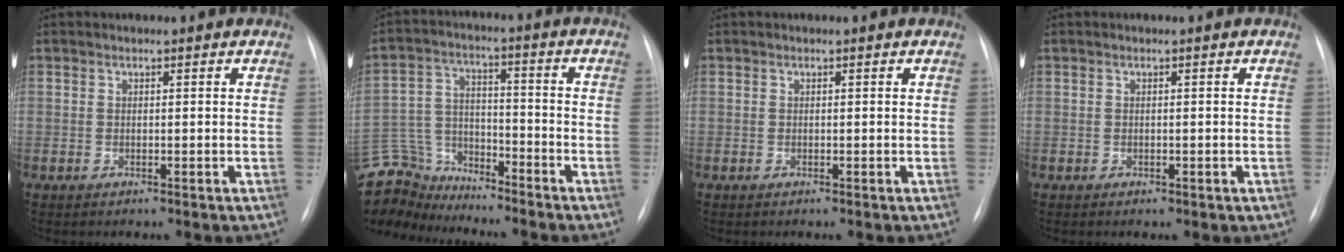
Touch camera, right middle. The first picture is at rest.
{"total": 12.2, "force": [-11.6, 3.5, 0.9], "torque": [-0.026, 0.027, -0.219]}
{"total": 0.0}
{"total": 0.5, "force": [-0.2, 0.3, 0.3], "torque": [-0.003, 0.001, -0.001]}